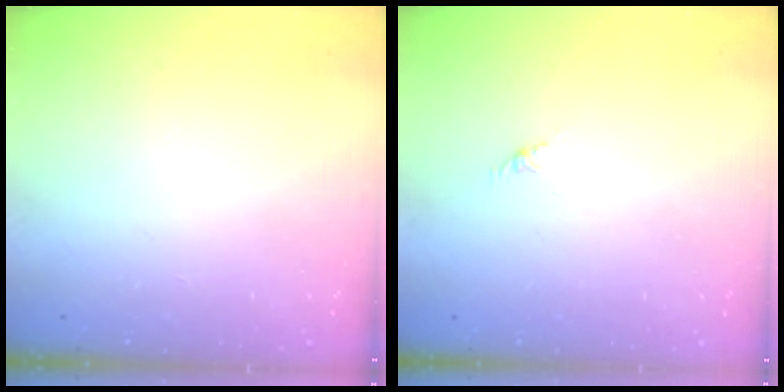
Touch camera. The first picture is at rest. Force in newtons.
{"total": 0.0}